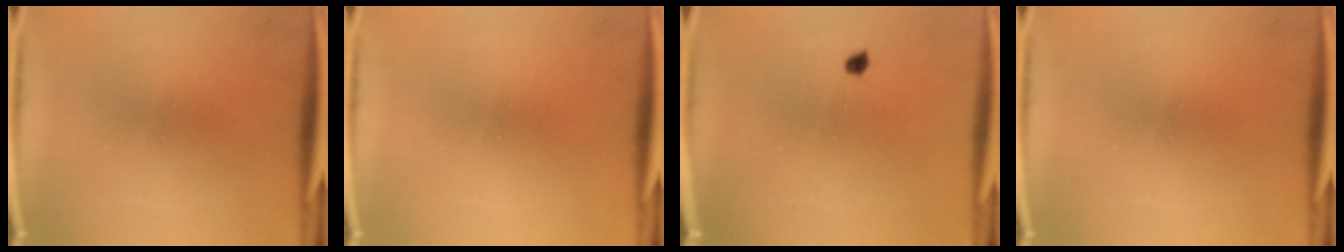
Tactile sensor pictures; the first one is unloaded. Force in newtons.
{"total": 0.0}
{"total": 1.1}
{"total": 0.0}